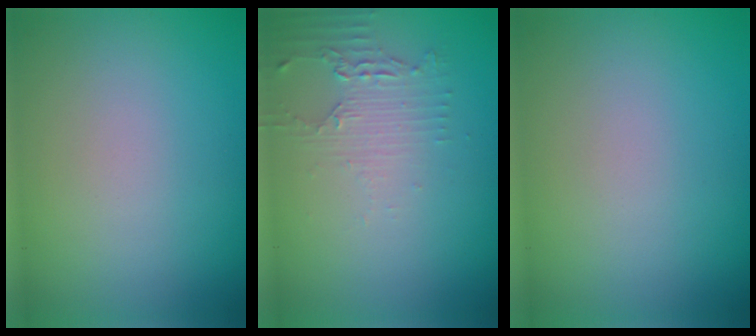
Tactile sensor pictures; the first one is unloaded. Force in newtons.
{"total": 2.0, "press": 1.6, "slide": 1.1}
{"total": 0.0}